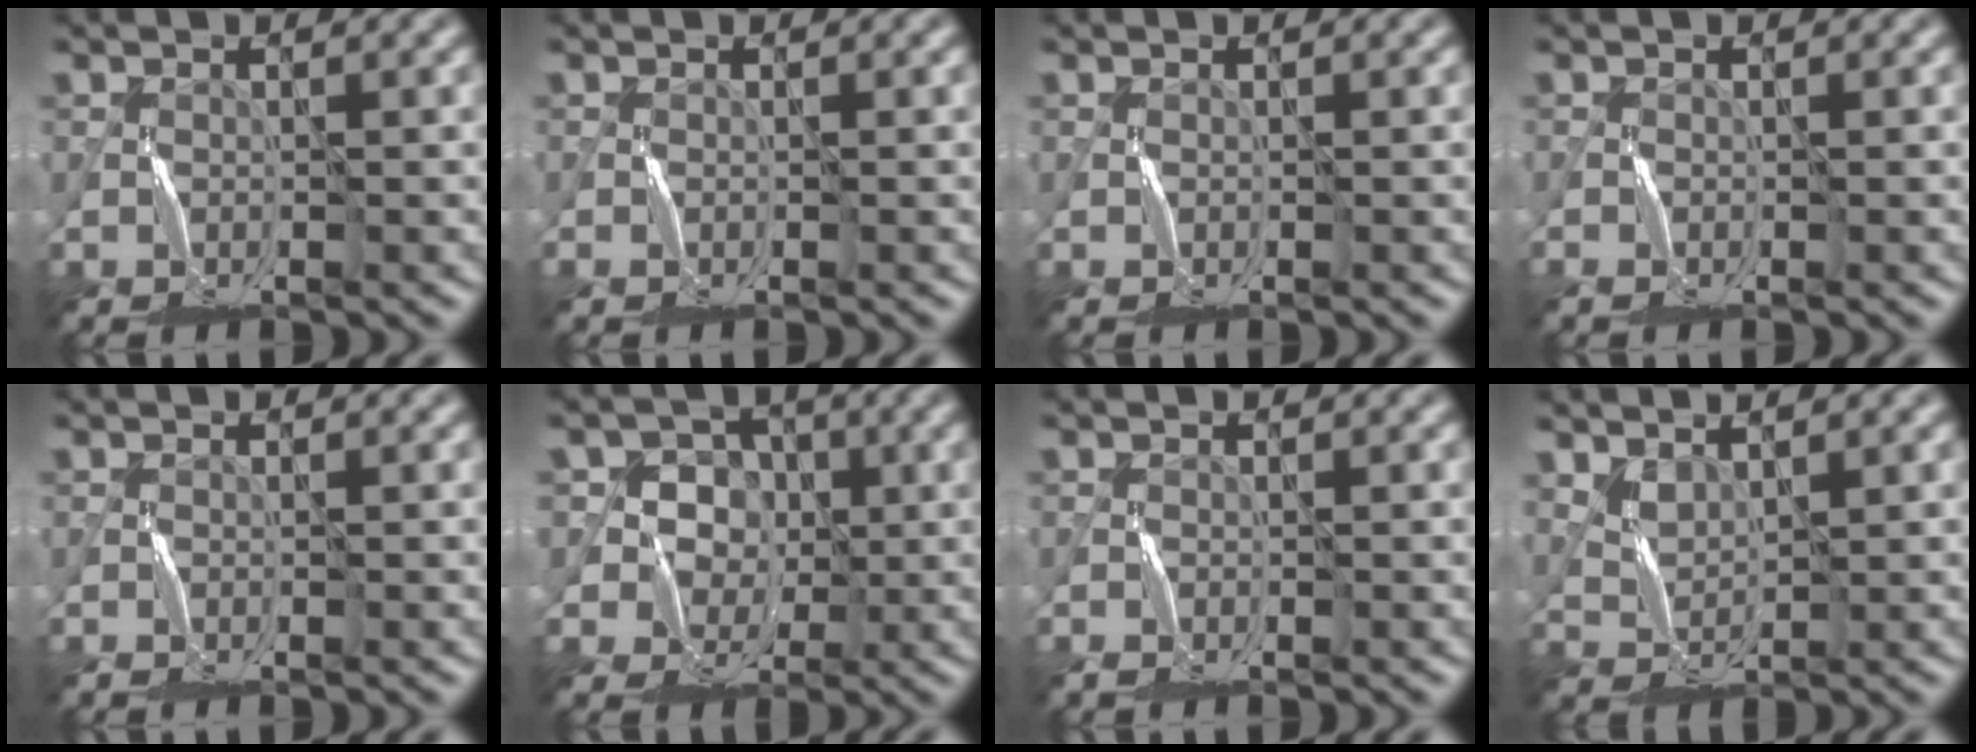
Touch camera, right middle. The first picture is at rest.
{"total": 0.7, "force": [-0.3, 0.3, 0.5], "torque": [-0.014, -0.001, -0.005]}
{"total": 0.0}
{"total": 0.9, "force": [-0.6, 0.2, 0.7], "torque": [-0.020, -0.003, -0.014]}
{"total": 0.7, "force": [-0.6, 0.2, 0.4], "torque": [-0.011, 0.000, -0.013]}
{"total": 6.6, "force": [1.4, 6.1, 2.3], "torque": [-0.038, 0.016, 0.011]}
{"total": 1.1, "force": [-0.9, 0.3, 0.6], "torque": [-0.018, -0.001, -0.020]}
{"total": 1.7, "force": [1.4, 0.7, 0.7], "torque": [-0.022, -0.006, 0.037]}